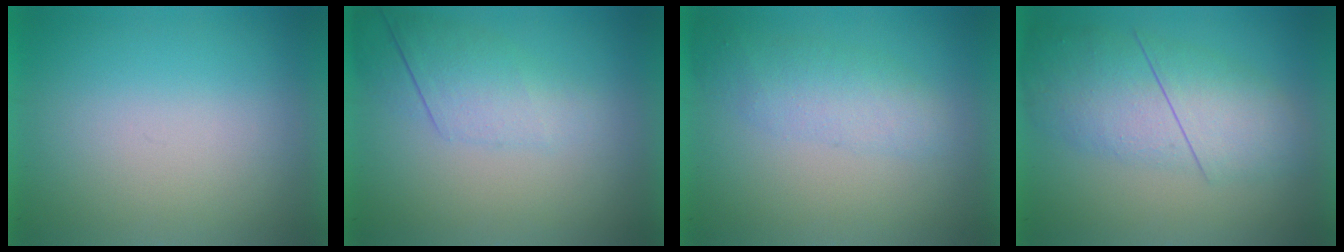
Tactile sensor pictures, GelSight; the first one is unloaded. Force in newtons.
{"total": 2.3}
{"total": 2.2}
{"total": 4.5}